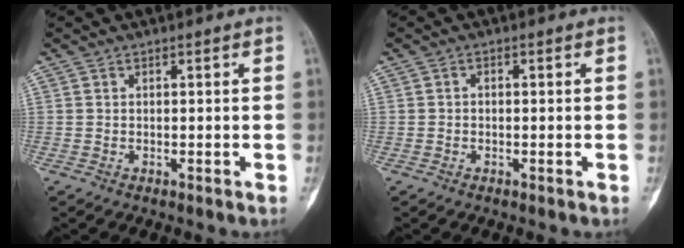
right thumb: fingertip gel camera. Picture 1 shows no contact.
{"total": 0.7, "force": [-0.1, 0.5, 0.5], "torque": [-0.006, 0.002, -0.006]}